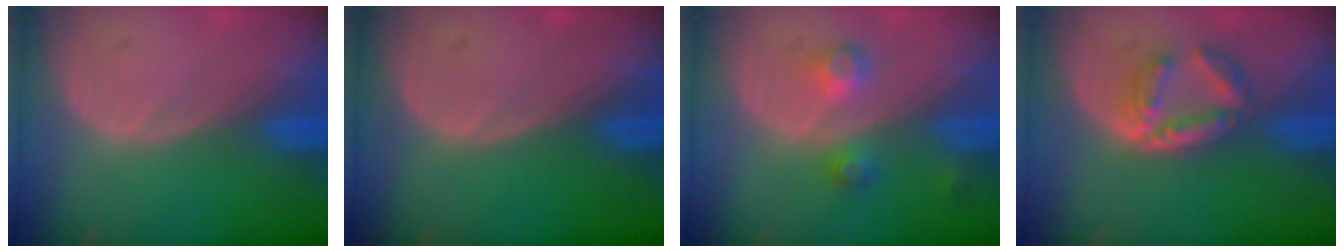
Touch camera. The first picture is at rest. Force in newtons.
{"total": 0.0}
{"total": 3.6, "press": 3.4, "slide": 1.1}
{"total": 5.3, "press": 5.0, "slide": 2.0}